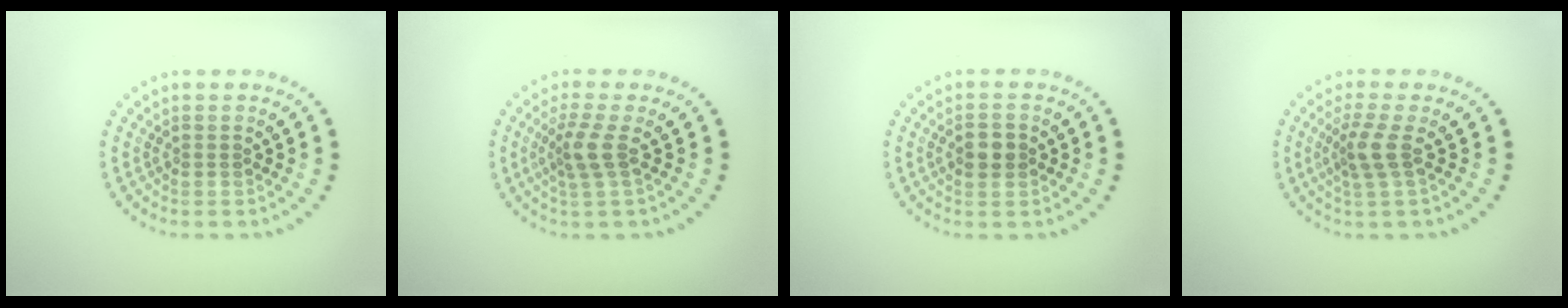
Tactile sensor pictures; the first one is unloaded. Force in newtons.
{"total": 2.5, "press": 1.9, "slide": 1.6}
{"total": 2.6, "press": 2.6, "slide": 0.1}
{"total": 2.4, "press": 1.8, "slide": 1.6}